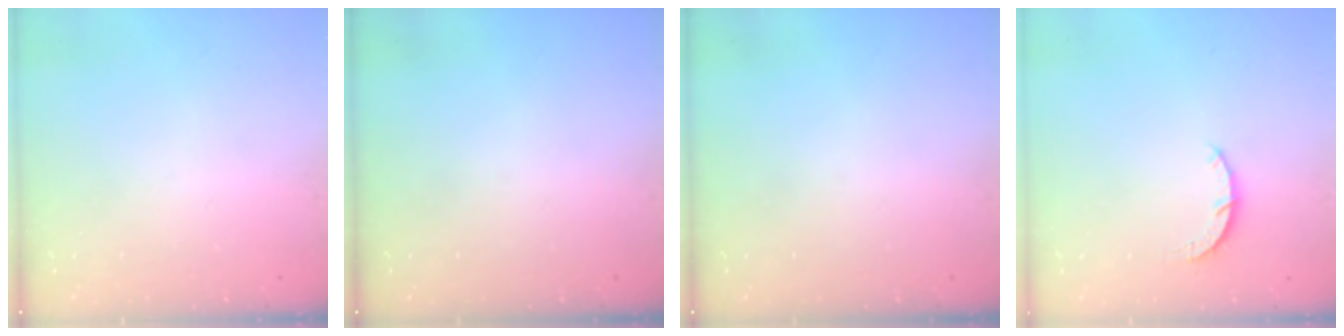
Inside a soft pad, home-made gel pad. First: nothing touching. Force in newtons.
{"total": 0.0}
{"total": 0.0}
{"total": 3.0, "press": 3.0, "slide": 0.4}